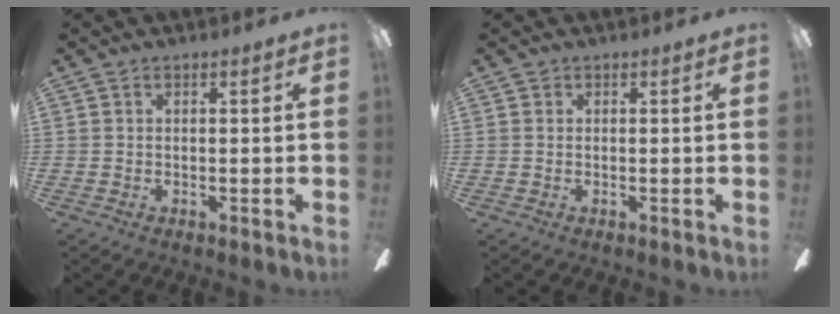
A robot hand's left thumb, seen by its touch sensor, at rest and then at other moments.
{"total": 0.0}